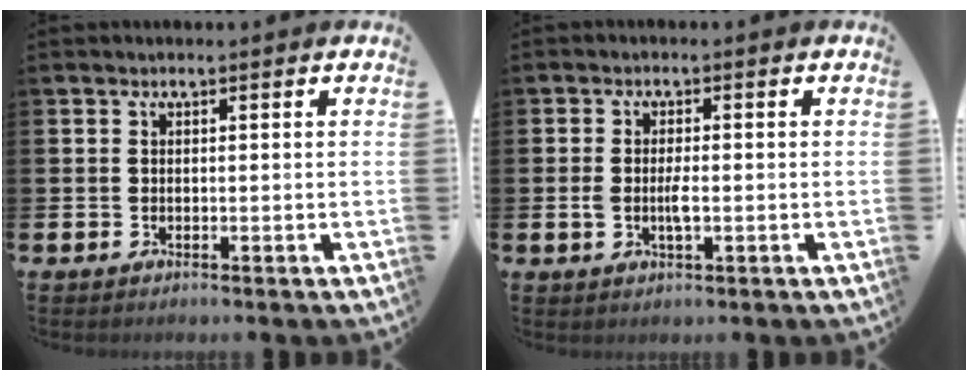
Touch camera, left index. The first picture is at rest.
{"total": 2.5, "force": [-0.3, 1.0, 2.3], "torque": [-0.036, -0.003, -0.008]}